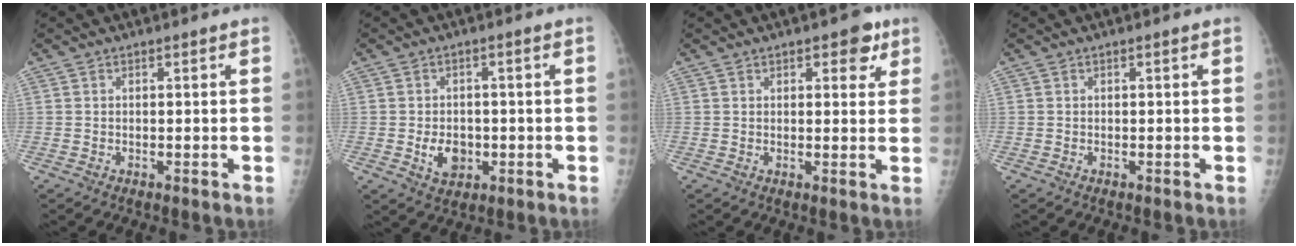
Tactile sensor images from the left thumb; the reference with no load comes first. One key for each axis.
{"total": 5.3, "fx": -1.2, "fy": 3.9, "fz": 3.3, "tx": -0.036, "ty": 0.002, "tz": -0.012}
{"total": 4.5, "fx": 2.4, "fy": 2.3, "fz": 2.9, "tx": -0.011, "ty": -0.007, "tz": 0.024}
{"total": 0.0}